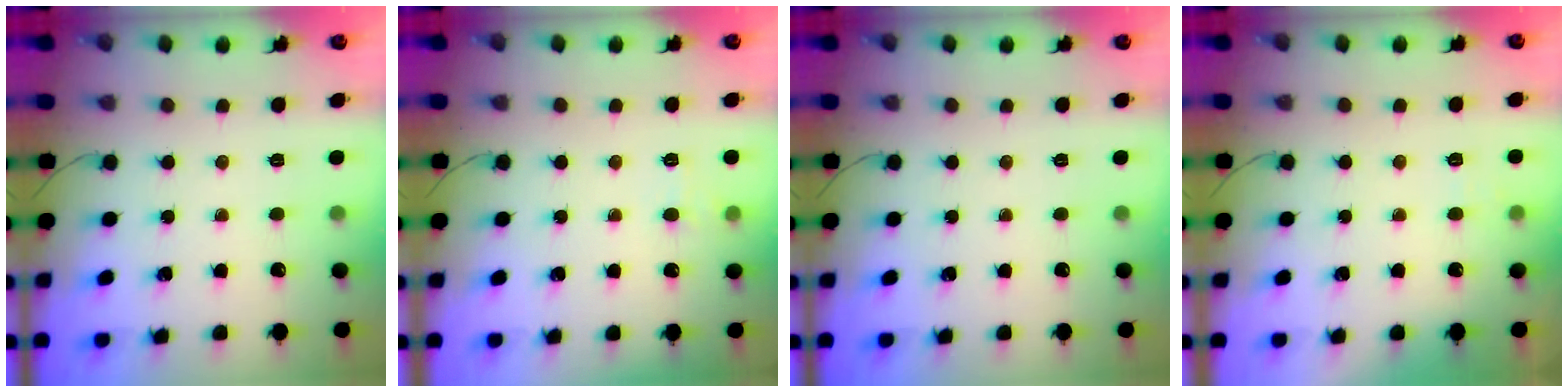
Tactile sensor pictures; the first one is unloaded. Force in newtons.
{"total": 6.8, "press": 6.5, "slide": 2.0}
{"total": 0.0}
{"total": 5.1, "press": 4.9, "slide": 1.4}